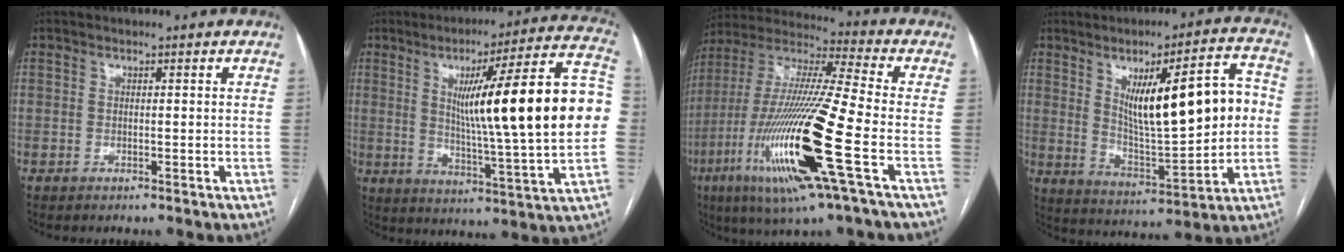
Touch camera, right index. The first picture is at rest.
{"total": 24.0, "force": [2.6, 0.3, 23.9], "torque": [-0.301, 0.020, 0.030]}
{"total": 22.6, "force": [-7.4, 1.1, 21.3], "torque": [-0.447, -0.031, -0.143]}
{"total": 16.9, "force": [2.7, 3.6, 16.3], "torque": [-0.253, 0.014, 0.055]}